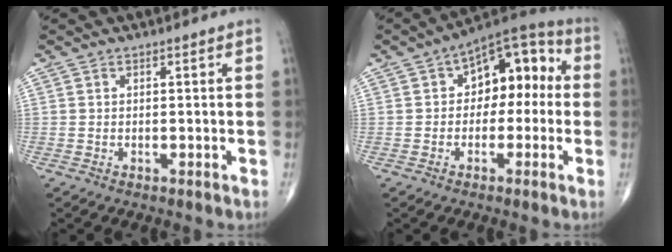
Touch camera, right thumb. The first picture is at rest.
{"total": 12.3, "force": [0.9, 7.8, 9.5], "torque": [-0.086, 0.044, -0.003]}